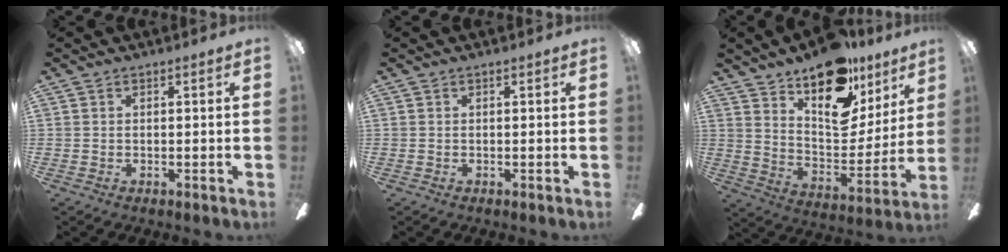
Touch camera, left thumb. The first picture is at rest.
{"total": 0.0}
{"total": 20.1, "force": [14.4, 9.5, 10.2], "torque": [-0.147, -0.098, 0.251]}